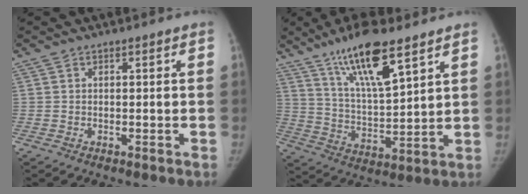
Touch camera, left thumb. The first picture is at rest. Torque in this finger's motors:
{"motor_torque": [0.49, 0.33, 1.36, -1.42, 0.17]}